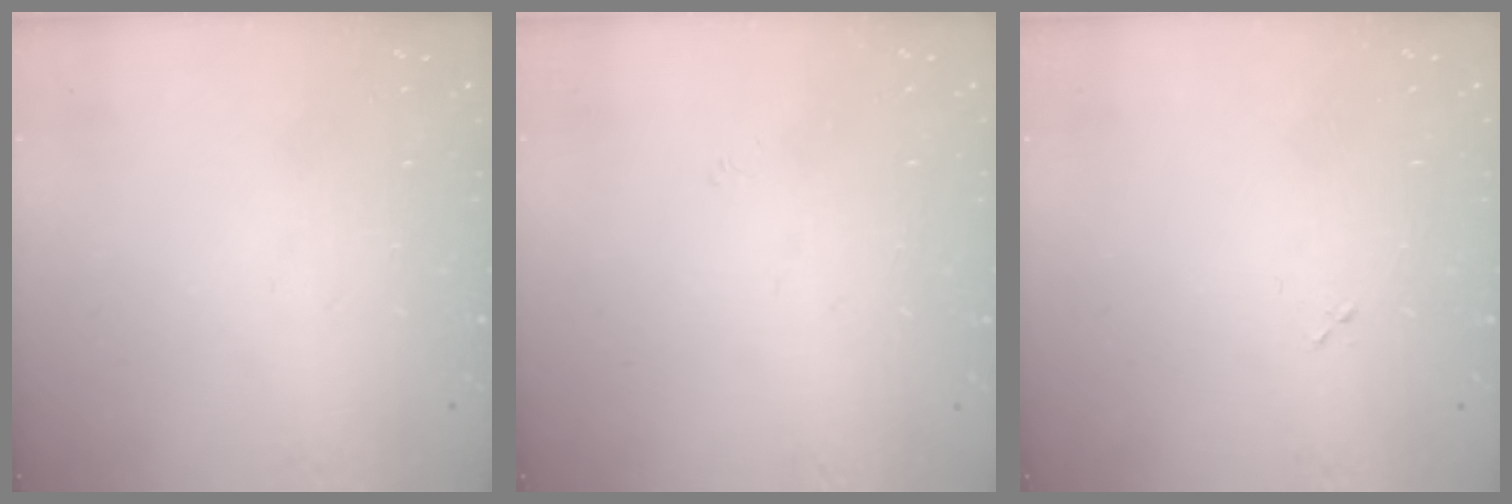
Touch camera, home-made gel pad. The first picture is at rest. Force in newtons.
{"total": 0.6, "press": 0.5, "slide": 0.2}
{"total": 2.2, "press": 2.2, "slide": 0.1}